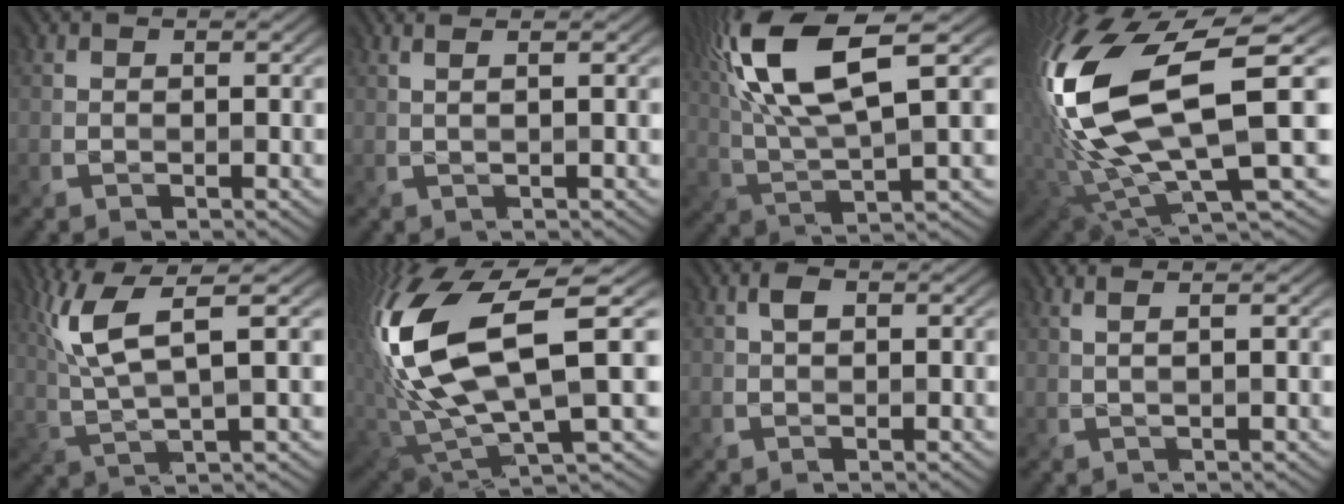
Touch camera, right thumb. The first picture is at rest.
{"total": 2.1, "force": [1.1, 0.4, 1.8], "torque": [-0.010, 0.003, -0.003]}
{"total": 14.4, "force": [6.2, 4.3, 12.2], "torque": [-0.277, 0.020, 0.115]}
{"total": 18.2, "force": [2.8, 6.4, 16.8], "torque": [-0.377, -0.023, 0.058]}
{"total": 9.1, "force": [3.6, 2.3, 8.1], "torque": [-0.180, 0.013, 0.075]}
{"total": 16.5, "force": [3.2, 6.6, 14.8], "torque": [-0.340, -0.007, 0.062]}
{"total": 1.6, "force": [0.5, 0.9, 1.2], "torque": [-0.023, 0.003, 0.008]}
{"total": 2.4, "force": [1.3, 0.4, 2.0], "torque": [-0.015, 0.006, -0.001]}